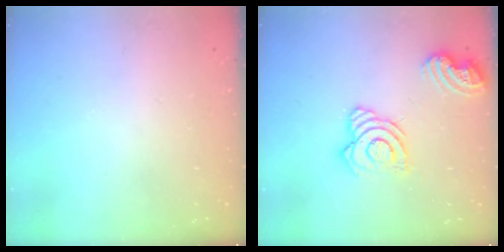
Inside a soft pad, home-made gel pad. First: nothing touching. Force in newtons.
{"total": 15.5, "press": 15.4, "slide": 1.8}